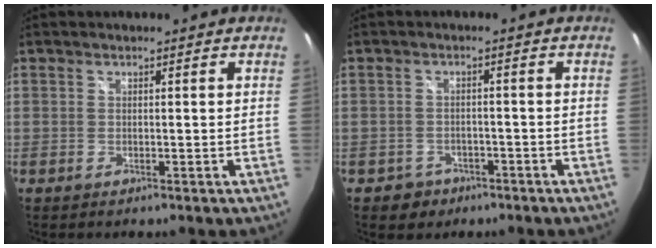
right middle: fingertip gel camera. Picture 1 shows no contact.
{"total": 4.1, "force": [-2.4, 3.3, 0.6], "torque": [-0.026, 0.003, -0.033]}